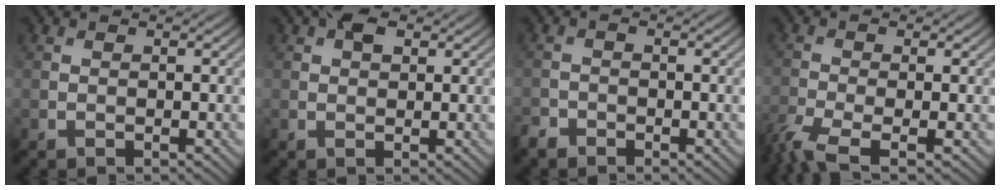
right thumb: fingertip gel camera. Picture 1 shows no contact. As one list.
[{"total": 2.8, "force": [1.4, 1.6, 1.8], "torque": [-0.033, 0.006, 0.021]}, {"total": 1.7, "force": [-1.6, 0.8, 0.2], "torque": [-0.005, 0.000, -0.036]}, {"total": 5.4, "force": [-3.6, 1.4, 3.7], "torque": [-0.090, -0.012, -0.080]}]